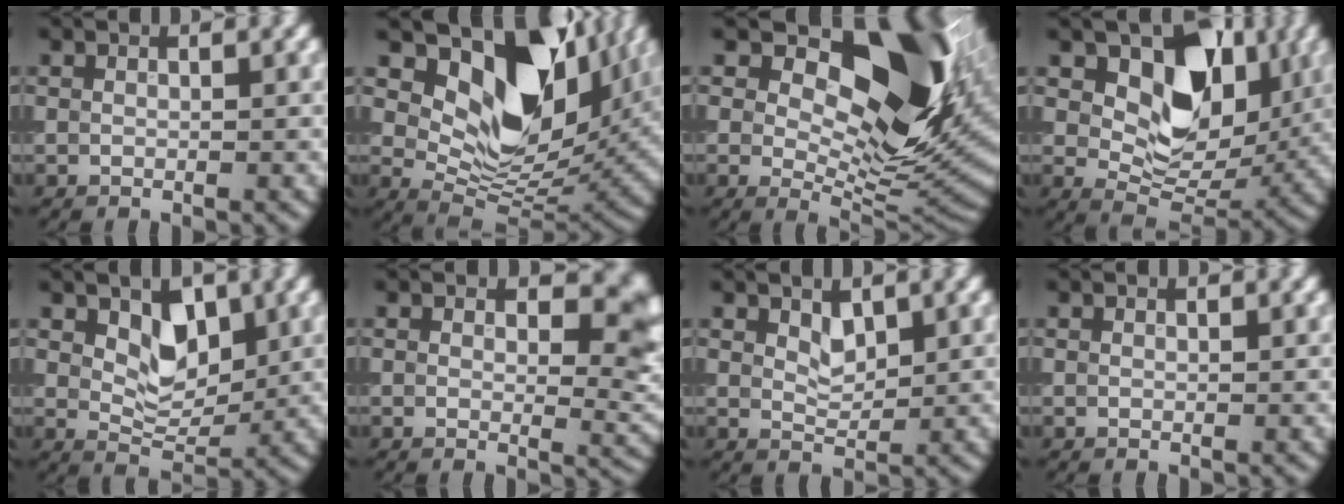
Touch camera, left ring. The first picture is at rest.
{"total": 12.8, "force": [5.0, 7.4, 9.2], "torque": [-0.142, -0.011, 0.096]}
{"total": 13.9, "force": [5.0, 7.0, 11.0], "torque": [-0.139, 0.002, 0.081]}
{"total": 9.3, "force": [2.8, 6.1, 6.4], "torque": [-0.093, -0.014, 0.038]}
{"total": 3.9, "force": [1.5, 2.4, 2.7], "torque": [-0.046, -0.008, 0.024]}
{"total": 5.5, "force": [1.6, 3.2, 4.2], "torque": [-0.040, -0.008, 0.022]}
{"total": 1.7, "force": [0.9, 0.9, 1.0], "torque": [-0.017, -0.005, 0.022]}
{"total": 0.0}